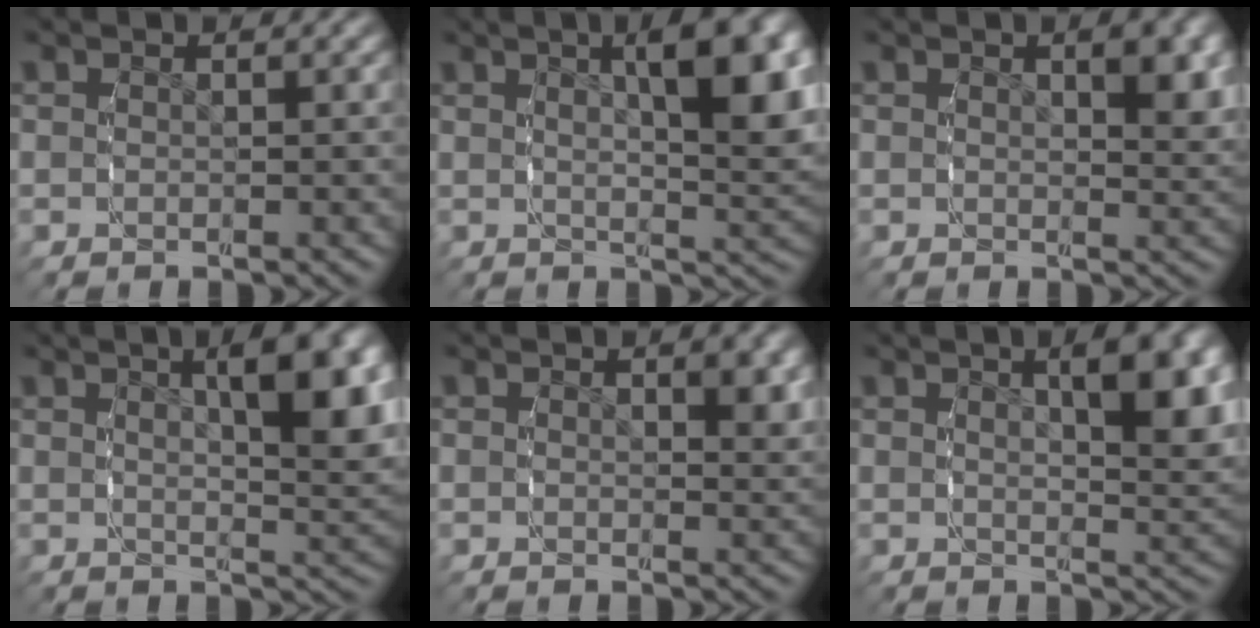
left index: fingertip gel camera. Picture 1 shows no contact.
{"total": 8.0, "force": [2.3, 2.7, 7.1], "torque": [-0.079, 0.007, 0.040]}
{"total": 2.5, "force": [0.7, 0.6, 2.3], "torque": [-0.021, -0.007, 0.016]}
{"total": 7.1, "force": [2.1, 2.2, 6.4], "torque": [-0.069, 0.004, 0.038]}
{"total": 1.5, "force": [0.4, 0.3, 1.4], "torque": [-0.011, -0.005, 0.009]}
{"total": 5.4, "force": [1.6, 1.4, 4.9], "torque": [-0.050, -0.001, 0.031]}